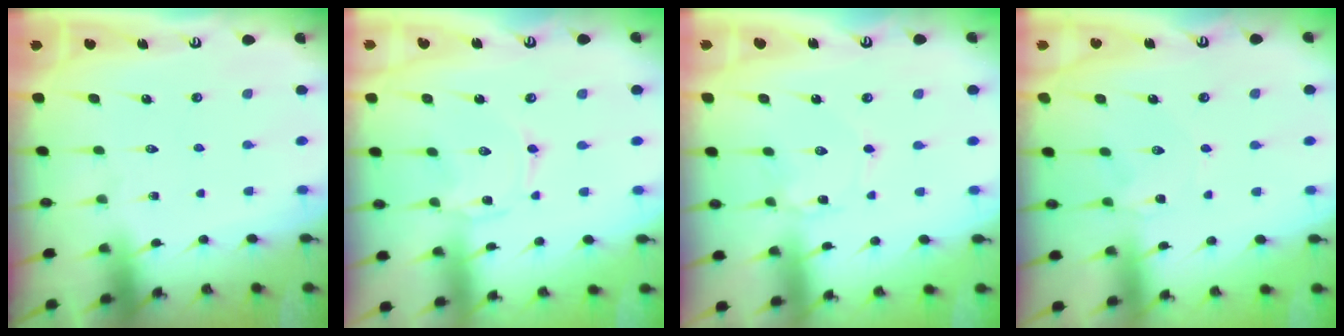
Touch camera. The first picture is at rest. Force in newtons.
{"total": 0.6, "press": 0.6, "slide": 0.1}
{"total": 1.4, "press": 1.4, "slide": 0.1}
{"total": 0.9, "press": 0.8, "slide": 0.2}